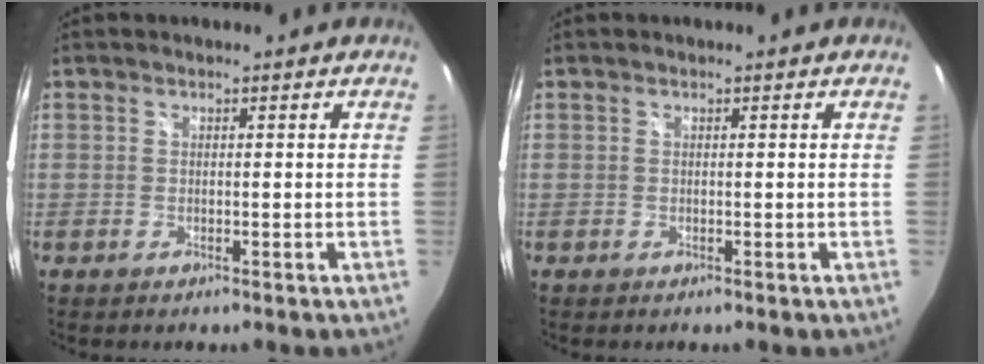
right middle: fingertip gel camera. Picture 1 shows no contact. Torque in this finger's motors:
{"motor_torque": [0.00, 0.00, 0.00, 0.00]}